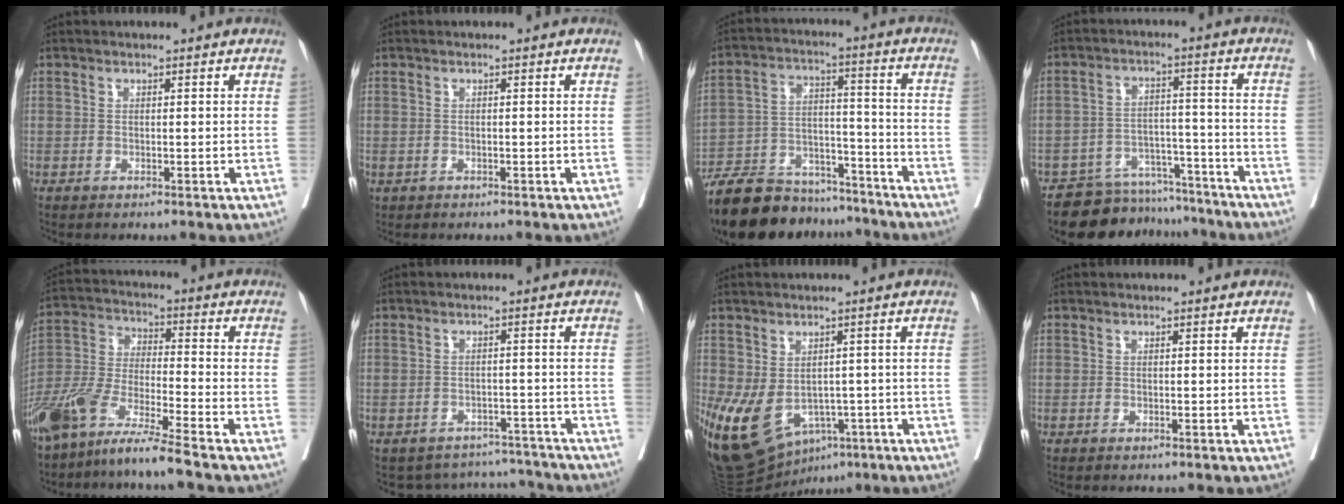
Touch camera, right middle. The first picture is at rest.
{"total": 0.0}
{"total": 16.6, "force": [-14.6, 5.9, 5.1], "torque": [-0.095, 0.016, -0.233]}
{"total": 10.5, "force": [-9.8, 3.9, 0.2], "torque": [0.011, 0.029, -0.142]}
{"total": 11.2, "force": [-8.7, -0.5, 6.9], "torque": [-0.149, -0.022, -0.175]}
{"total": 7.5, "force": [-7.1, 2.1, -0.8], "torque": [0.019, 0.030, -0.084]}
{"total": 14.8, "force": [-6.4, 9.7, 9.2], "torque": [-0.192, -0.011, -0.082]}
{"total": 0.0}